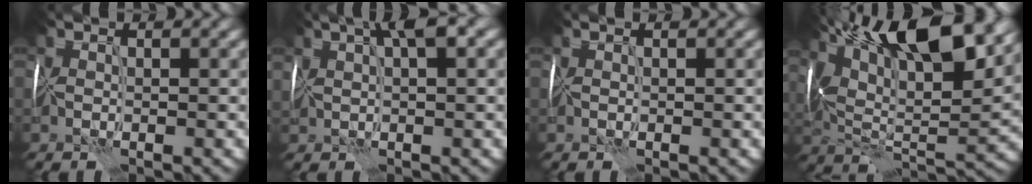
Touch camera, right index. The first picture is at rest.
{"total": 5.6, "force": [2.4, 1.8, 4.7], "torque": [-0.083, 0.021, 0.037]}
{"total": 0.0}
{"total": 14.5, "force": [7.3, 6.1, 11.0], "torque": [-0.193, 0.028, 0.122]}